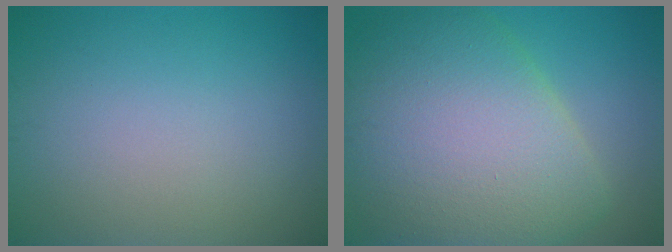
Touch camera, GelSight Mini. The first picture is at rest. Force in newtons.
{"total": 11.5, "press": 11.5, "slide": 0.9}